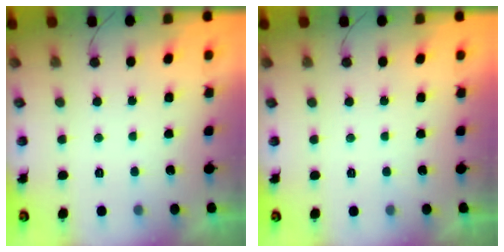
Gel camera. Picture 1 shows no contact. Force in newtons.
{"total": 1.8, "press": 1.8, "slide": 0.0}